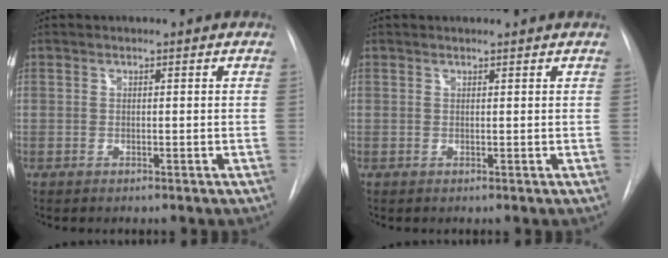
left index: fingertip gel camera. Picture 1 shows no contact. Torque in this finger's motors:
{"motor_torque": [0.33, -0.51, -0.03, 0.01]}